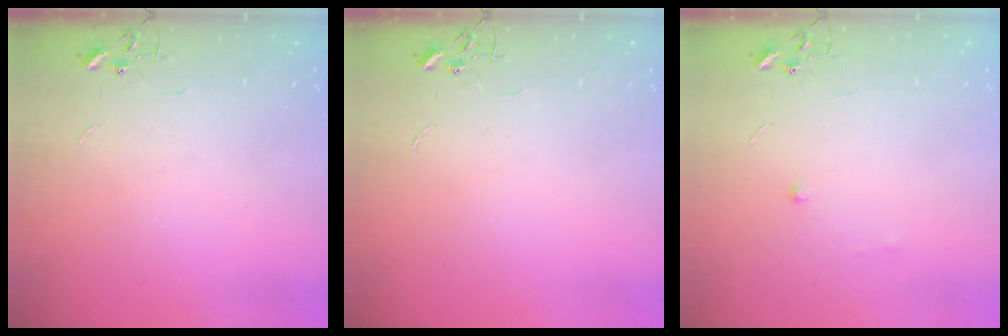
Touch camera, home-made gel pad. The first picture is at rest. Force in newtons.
{"total": 0.0}
{"total": 5.0, "press": 4.8, "slide": 1.3}